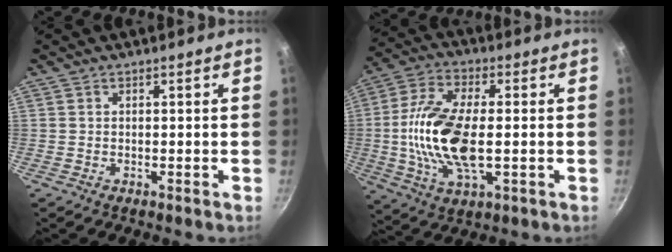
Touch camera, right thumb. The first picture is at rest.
{"total": 17.0, "force": [-1.0, 7.6, 15.1], "torque": [-0.314, 0.004, -0.018]}